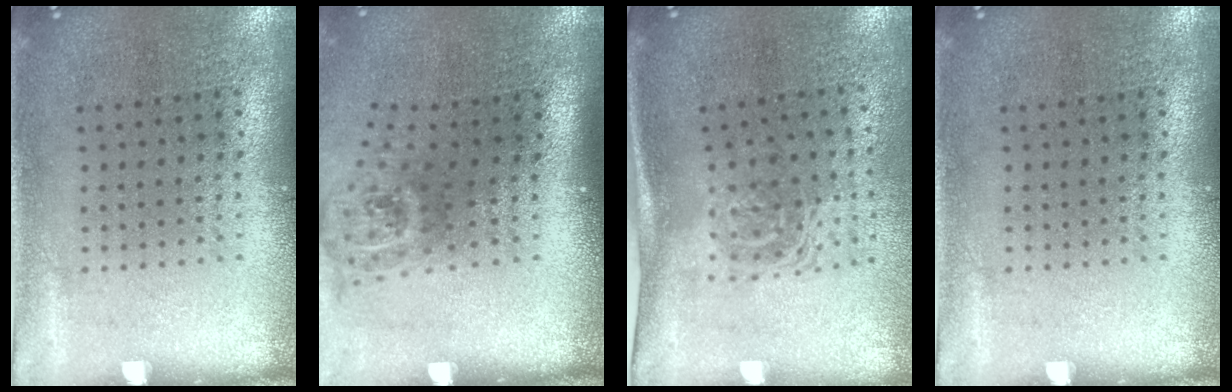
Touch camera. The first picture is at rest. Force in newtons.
{"total": 1.9, "press": 1.4, "slide": 1.4}
{"total": 1.7, "press": 1.1, "slide": 1.3}
{"total": 0.0}